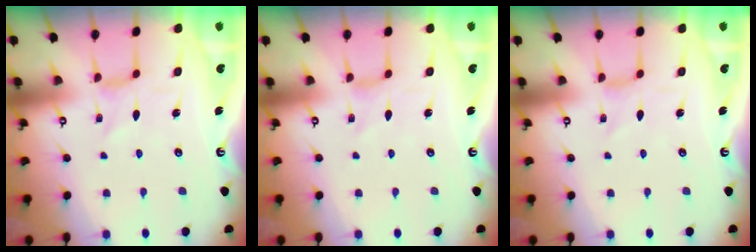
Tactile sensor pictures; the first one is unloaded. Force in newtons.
{"total": 0.0}
{"total": 0.0}